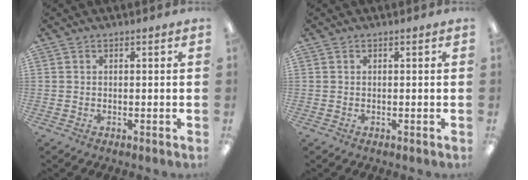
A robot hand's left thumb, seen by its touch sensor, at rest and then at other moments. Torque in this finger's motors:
{"motor_torque": [0.00, 0.00, 0.00, 0.00, 0.00]}